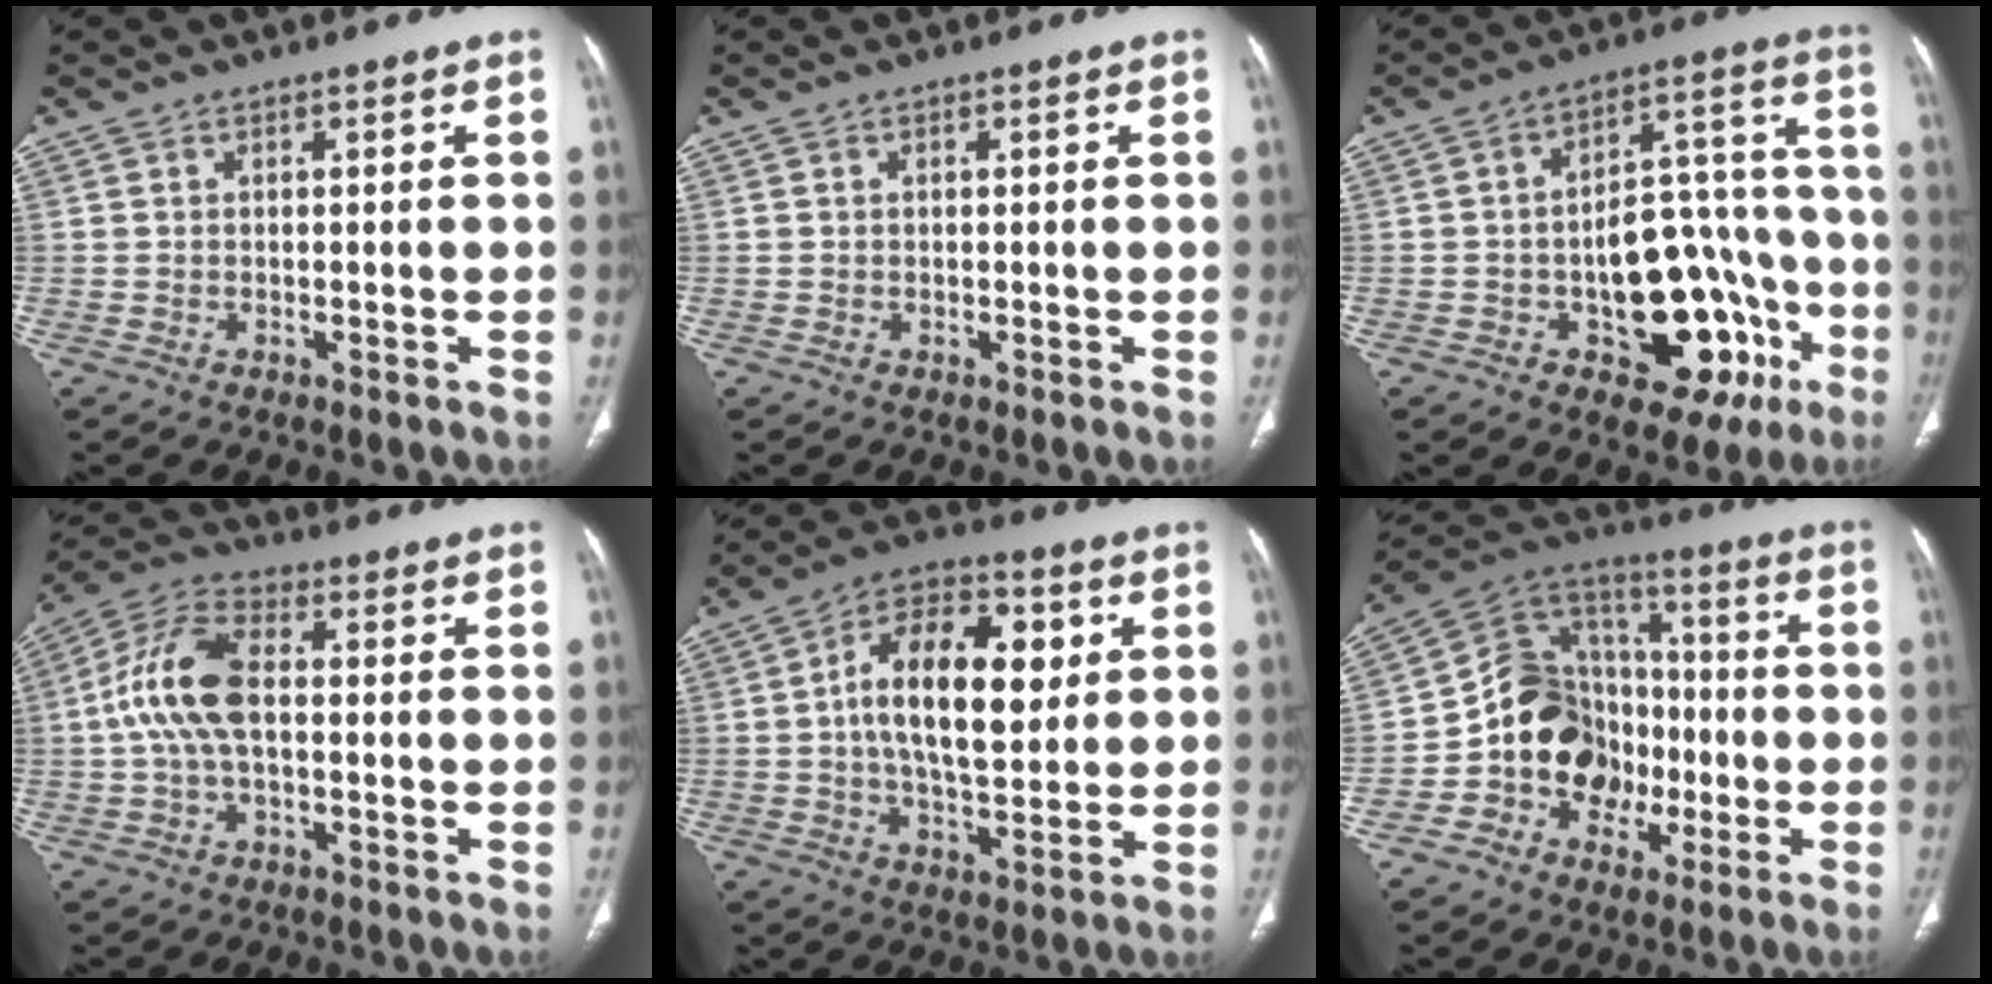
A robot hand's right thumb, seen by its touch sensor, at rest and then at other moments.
{"total": 0.0}
{"total": 23.0, "force": [-8.1, 12.5, 17.6], "torque": [-0.183, 0.058, -0.094]}
{"total": 11.6, "force": [0.0, 6.1, 9.9], "torque": [-0.208, 0.033, -0.005]}
{"total": 17.3, "force": [2.9, 8.9, 14.5], "torque": [-0.217, 0.009, 0.043]}
{"total": 16.9, "force": [-4.2, 13.9, 8.8], "torque": [-0.094, 0.059, -0.075]}